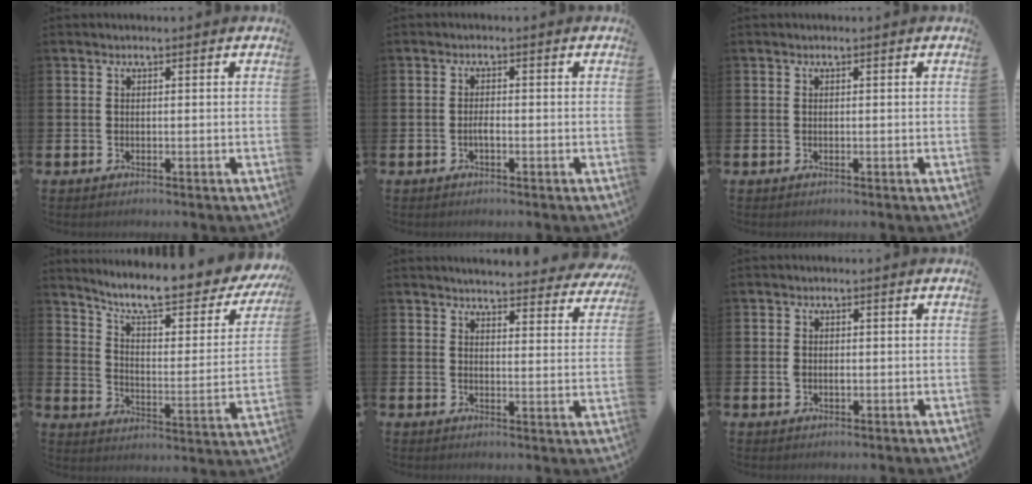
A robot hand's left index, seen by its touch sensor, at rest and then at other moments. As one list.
[{"total": 1.3, "force": [-0.5, 0.4, 1.1], "torque": [-0.020, 0.001, -0.011]}, {"total": 0.0}, {"total": 9.3, "force": [7.8, 1.8, 4.7], "torque": [-0.112, -0.058, 0.125]}, {"total": 4.4, "force": [4.4, 0.4, 0.6], "torque": [-0.020, -0.033, 0.076]}, {"total": 1.3, "force": [0.0, 1.0, 0.9], "torque": [-0.009, 0.006, -0.005]}]